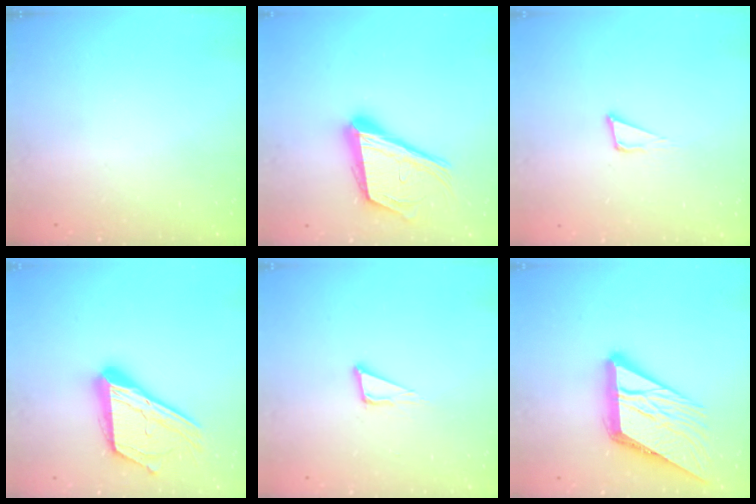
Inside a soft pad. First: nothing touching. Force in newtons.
{"total": 19.7, "press": 19.6, "slide": 2.3}
{"total": 3.8, "press": 3.7, "slide": 0.9}
{"total": 20.1, "press": 20.1, "slide": 1.7}
{"total": 5.3, "press": 5.3, "slide": 0.3}
{"total": 20.0, "press": 19.8, "slide": 2.2}